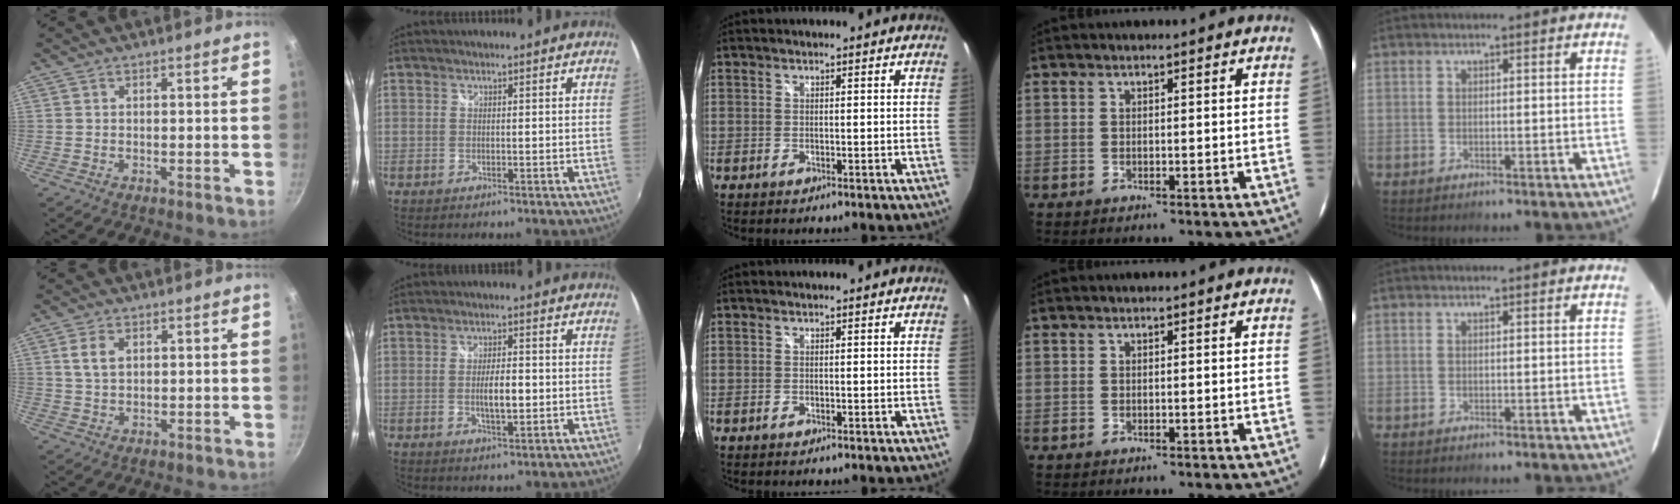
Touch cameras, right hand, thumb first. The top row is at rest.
{"thumb": {"total": 4.1, "force": [1.3, 2.7, 2.8], "torque": [-0.045, 0.000, 0.026]}, "index": {"total": 4.9, "force": [-0.7, 1.6, 4.6], "torque": [-0.084, -0.003, -0.010]}}